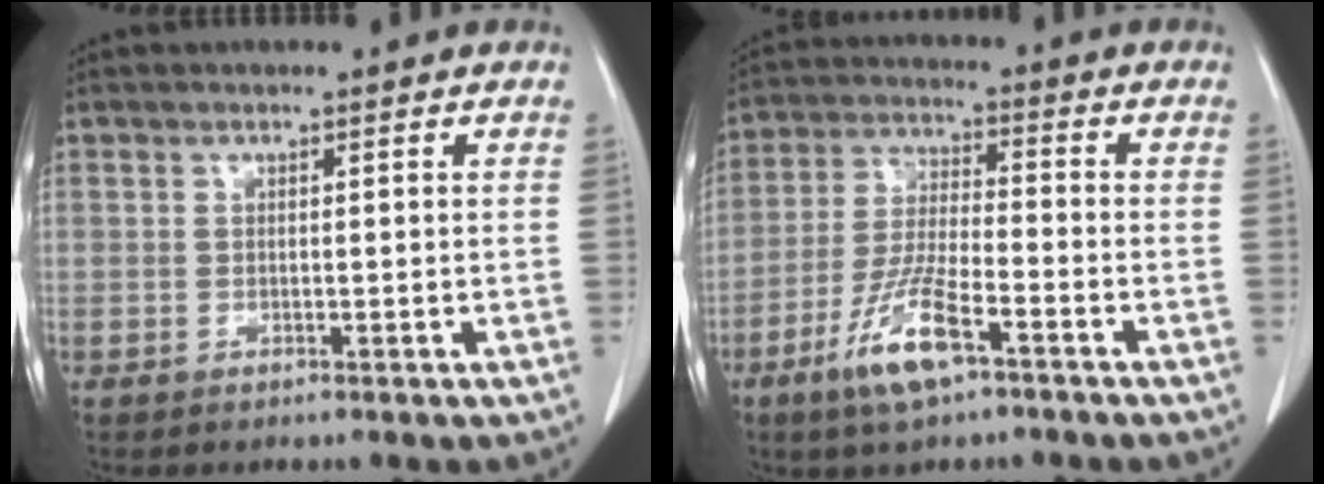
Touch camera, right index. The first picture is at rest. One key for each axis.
{"total": 9.5, "fx": -5.4, "fy": 1.8, "fz": 7.6, "tx": -0.159, "ty": -0.013, "tz": -0.103}